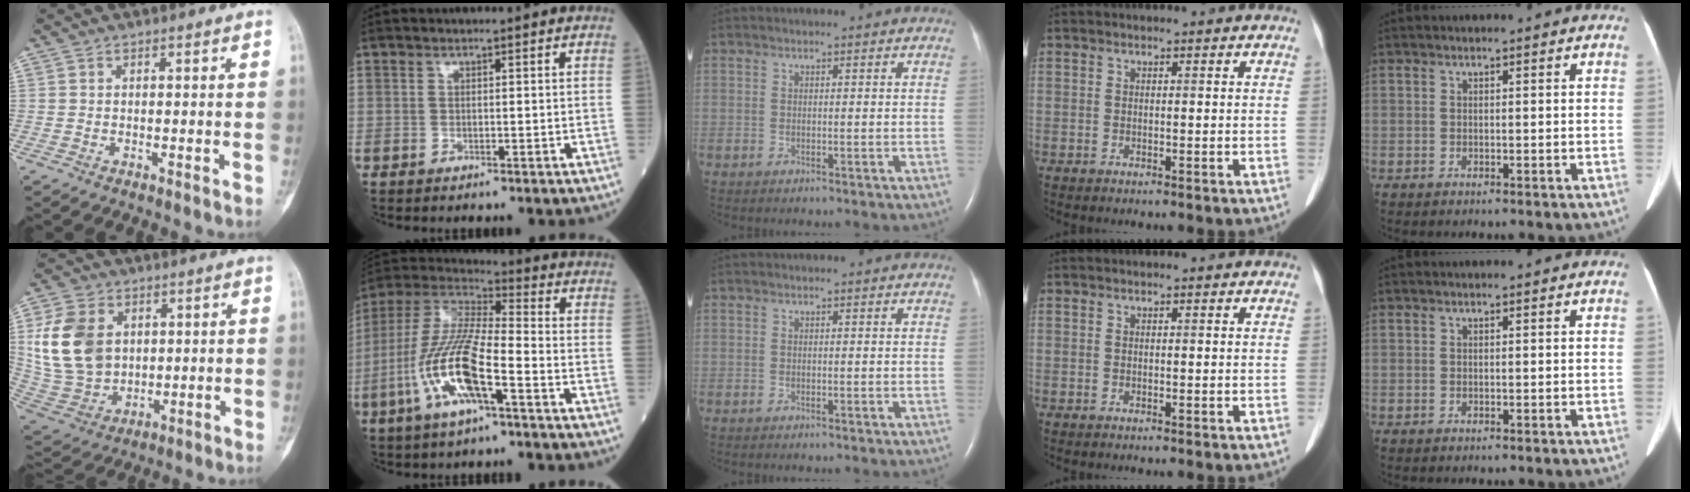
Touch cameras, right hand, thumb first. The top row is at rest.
{"thumb": {"total": 15.6, "force": [3.5, 11.8, 9.6], "torque": [-0.170, -0.008, 0.082]}, "index": {"total": 14.4, "force": [-5.2, 2.8, 13.1], "torque": [-0.280, -0.004, -0.104]}}